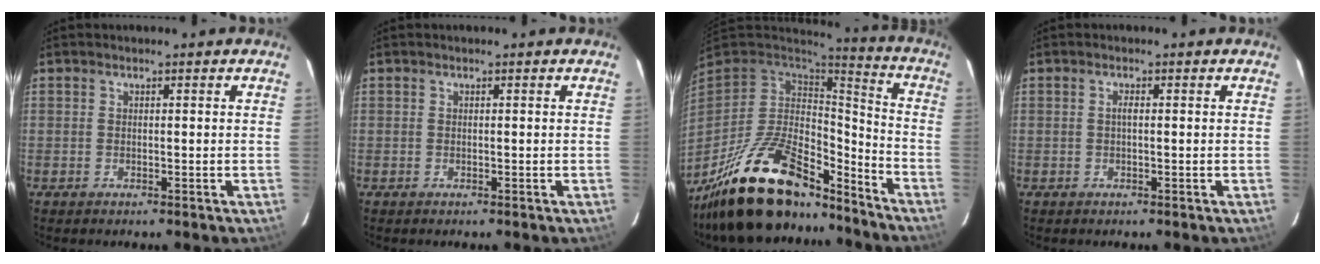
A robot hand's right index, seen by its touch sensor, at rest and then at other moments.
{"total": 0.0}
{"total": 24.7, "force": [-18.2, 9.2, 13.8], "torque": [-0.269, -0.012, -0.290]}
{"total": 0.9, "force": [0.0, 0.2, 0.9], "torque": [-0.017, 0.004, -0.002]}